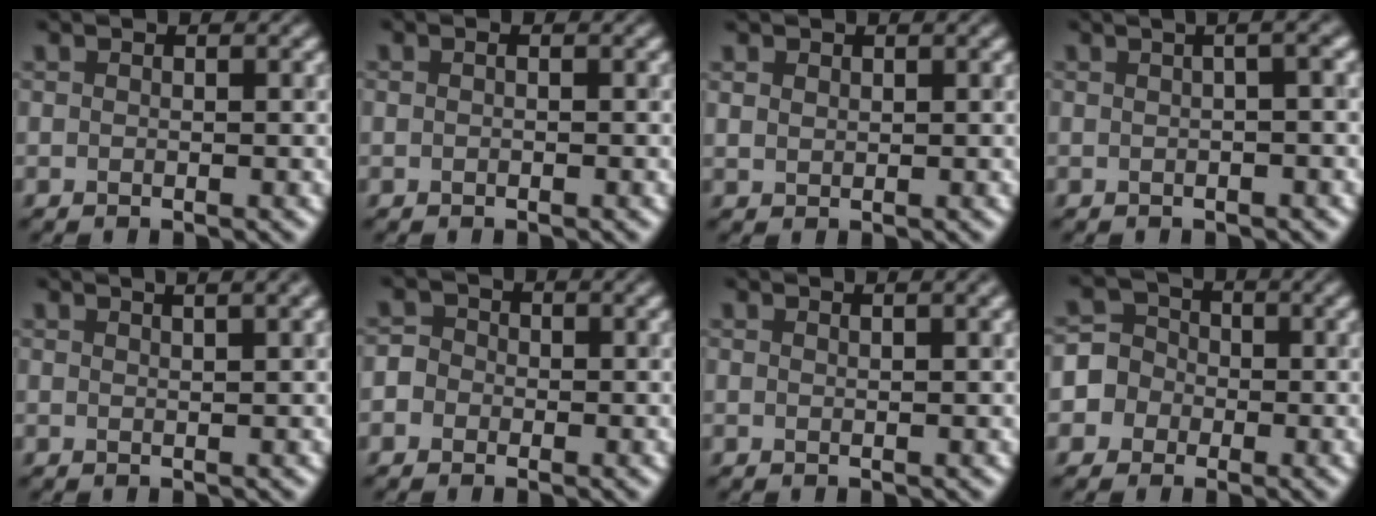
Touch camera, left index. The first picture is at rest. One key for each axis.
{"total": 0.0}
{"total": 1.0, "fx": 0.8, "fy": 0.6, "fz": 0.1, "tx": -0.005, "ty": 0.001, "tz": 0.019}
{"total": 4.8, "fx": 1.1, "fy": 2.0, "fz": 4.2, "tx": -0.022, "ty": 0.022, "tz": -0.003}
{"total": 3.5, "fx": 2.1, "fy": 1.1, "fz": 2.6, "tx": -0.014, "ty": 0.020, "tz": 0.011}
{"total": 3.5, "fx": -1.2, "fy": 3.2, "fz": 0.7, "tx": 0.013, "ty": 0.014, "tz": -0.053}
{"total": 1.1, "fx": 0.7, "fy": 0.1, "fz": 0.7, "tx": -0.010, "ty": 0.003, "tz": 0.007}
{"total": 4.9, "fx": -1.7, "fy": 4.6, "fz": 0.2, "tx": 0.012, "ty": 0.014, "tz": -0.053}